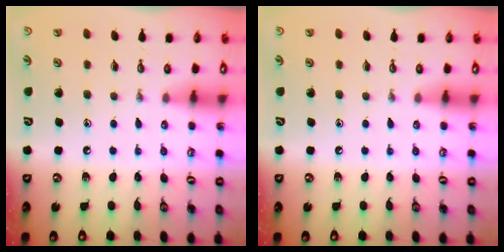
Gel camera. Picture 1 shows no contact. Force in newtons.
{"total": 0.0}